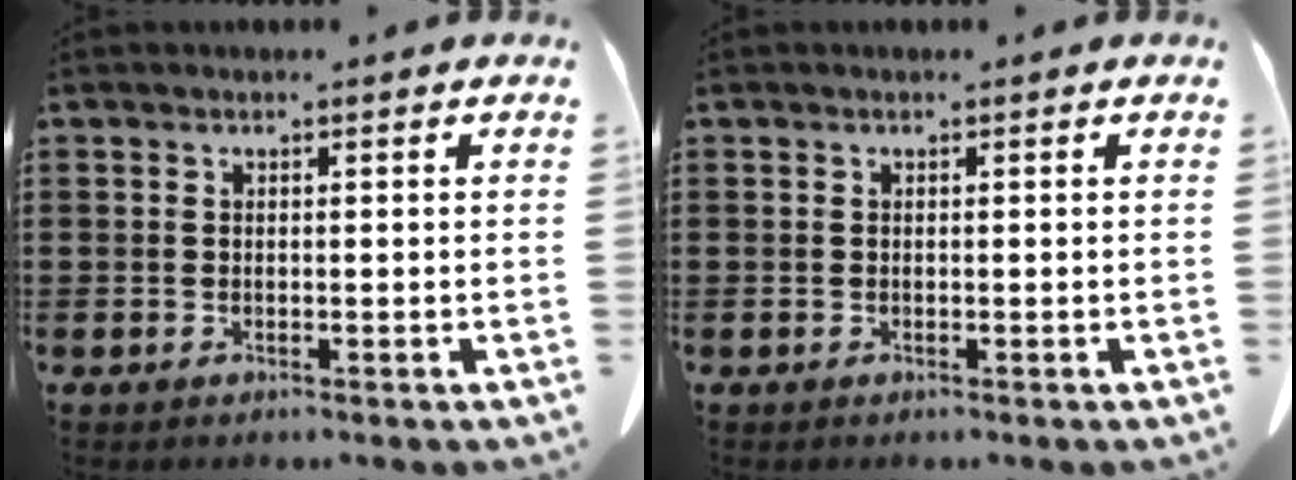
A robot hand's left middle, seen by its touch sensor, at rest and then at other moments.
{"total": 0.0}